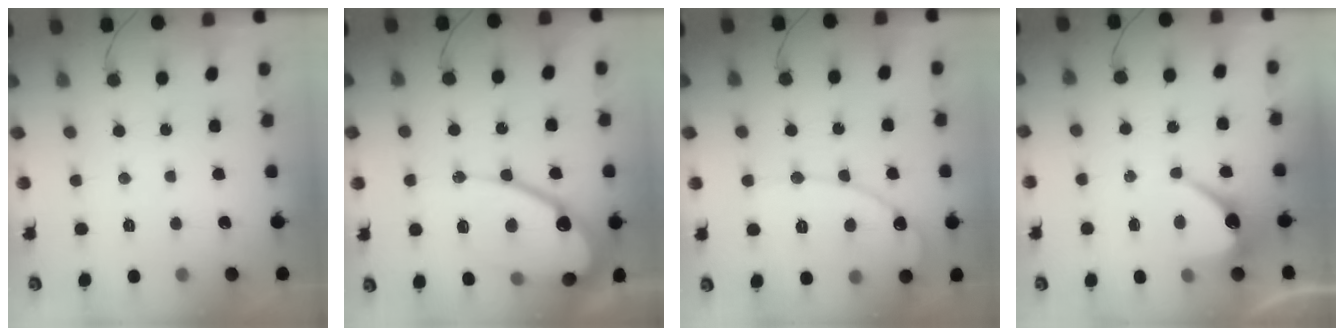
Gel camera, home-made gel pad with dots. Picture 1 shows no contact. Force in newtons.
{"total": 18.5, "press": 18.4, "slide": 1.9}
{"total": 11.8, "press": 11.8, "slide": 0.9}
{"total": 7.2, "press": 7.2, "slide": 0.3}